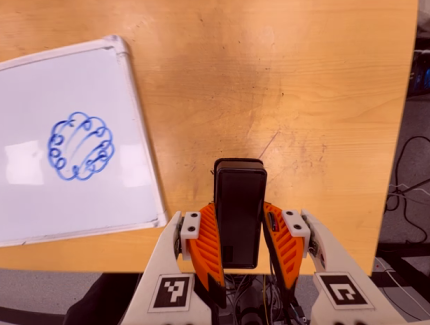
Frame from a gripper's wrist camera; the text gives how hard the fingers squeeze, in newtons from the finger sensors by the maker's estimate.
{"total": 5.5, "left": 3.4, "right": 7.7}